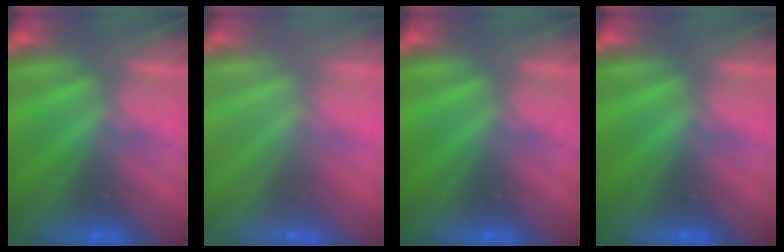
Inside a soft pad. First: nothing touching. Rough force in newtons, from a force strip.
{"total": 3.3}
{"total": 0.0}
{"total": 0.0}